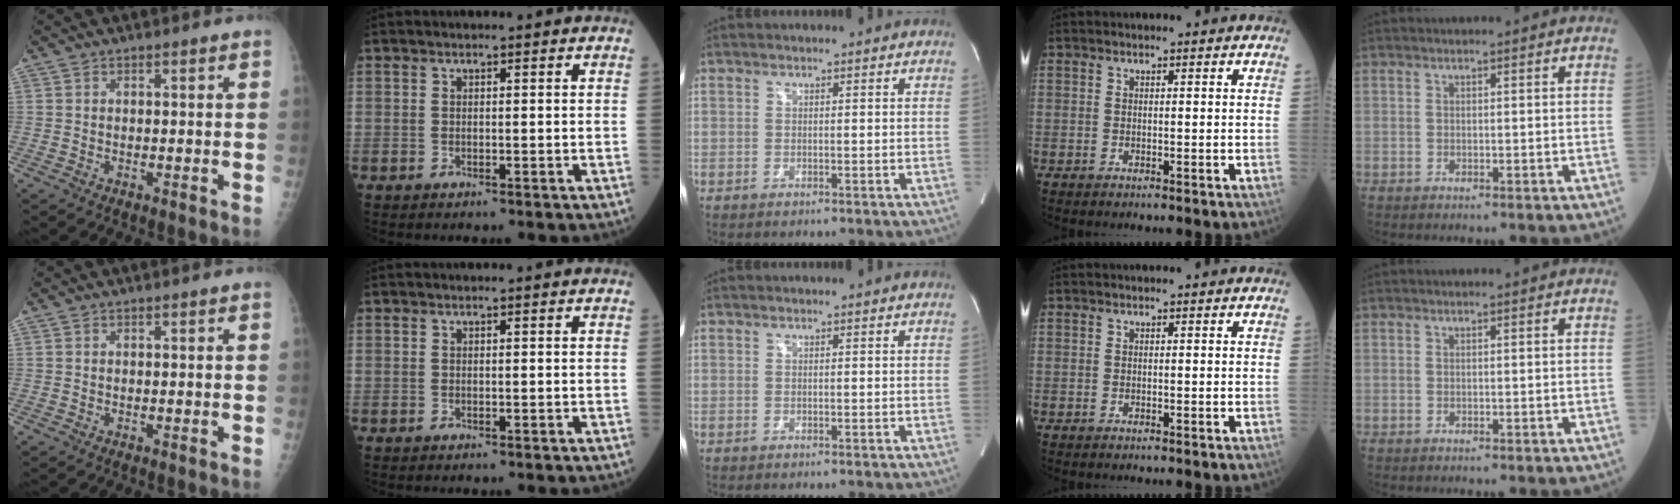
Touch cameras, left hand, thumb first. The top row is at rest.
{}